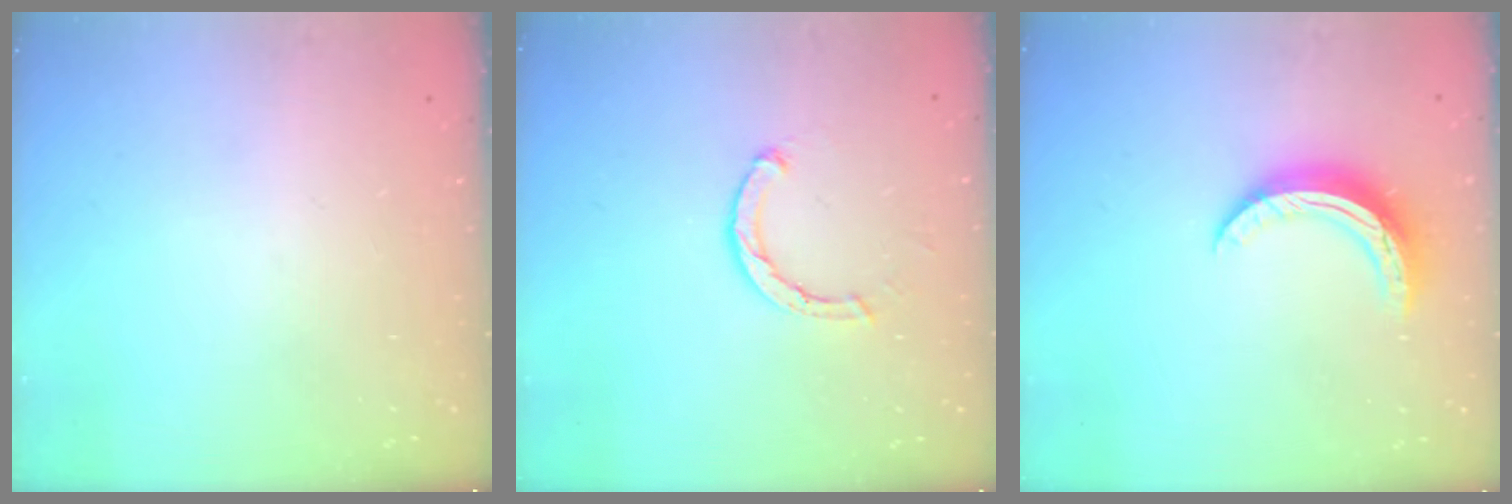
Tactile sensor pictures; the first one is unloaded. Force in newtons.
{"total": 2.1, "press": 2.1, "slide": 0.1}
{"total": 11.0, "press": 11.0, "slide": 0.5}